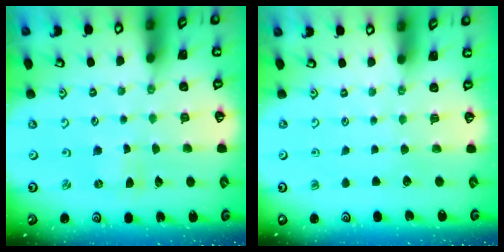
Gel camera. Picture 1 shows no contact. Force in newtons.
{"total": 0.0}